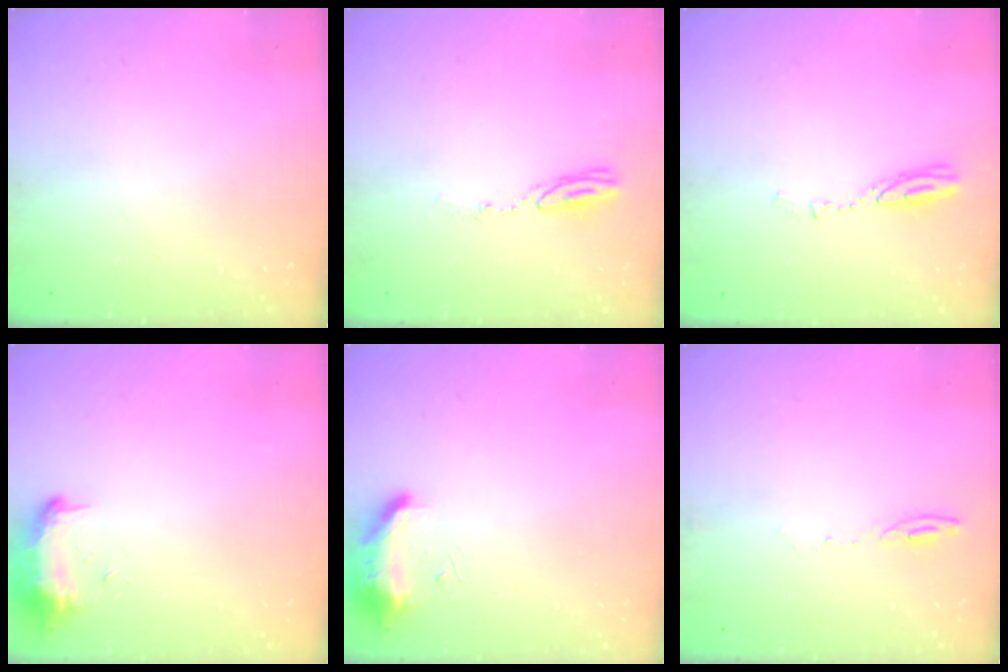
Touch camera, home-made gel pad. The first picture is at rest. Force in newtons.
{"total": 4.0, "press": 4.0, "slide": 0.3}
{"total": 3.8, "press": 3.8, "slide": 0.3}
{"total": 8.9, "press": 8.9, "slide": 0.5}
{"total": 19.0, "press": 10.9, "slide": 15.6}
{"total": 4.9, "press": 4.9, "slide": 0.5}